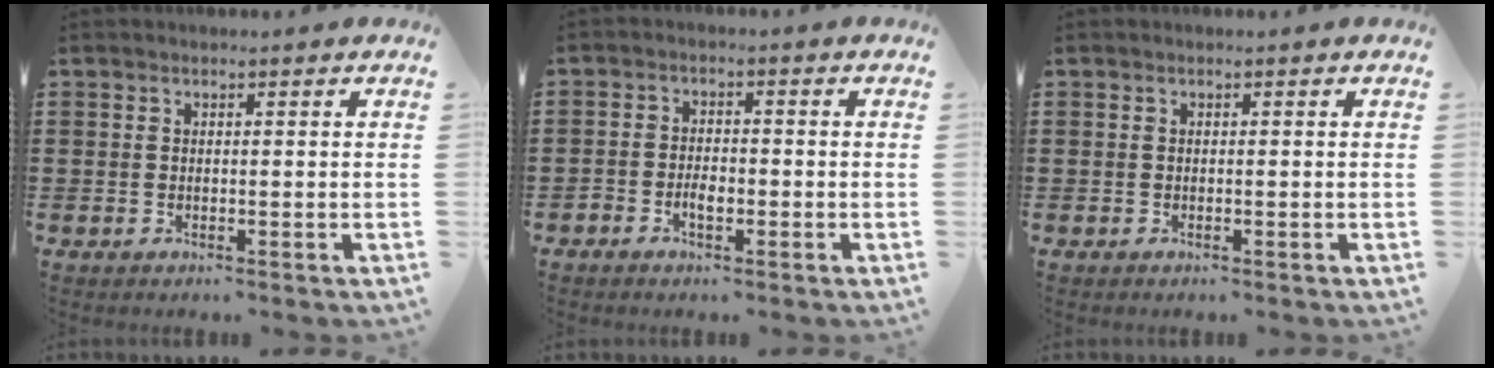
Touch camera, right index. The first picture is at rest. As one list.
[{"total": 2.6, "force": [-1.3, 1.3, 1.9], "torque": [-0.036, 0.004, -0.026]}, {"total": 0.0}]